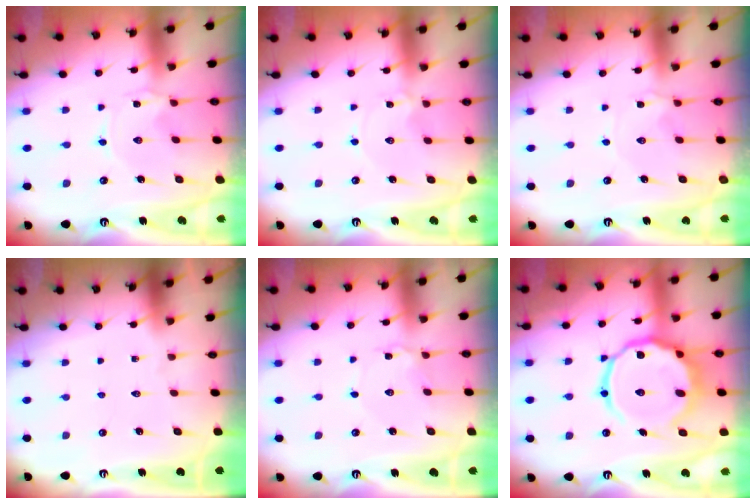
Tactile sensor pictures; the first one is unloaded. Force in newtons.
{"total": 1.0, "press": 1.0, "slide": 0.1}
{"total": 1.8, "press": 1.7, "slide": 0.3}
{"total": 0.0}
{"total": 2.3, "press": 2.3, "slide": 0.3}
{"total": 17.3, "press": 17.2, "slide": 1.6}